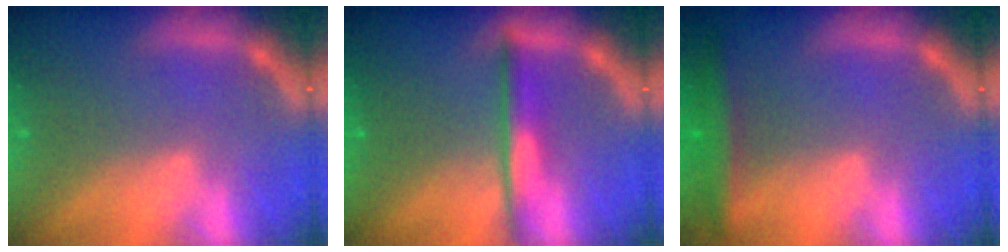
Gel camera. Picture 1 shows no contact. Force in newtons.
{"total": 3.4}
{"total": 3.5}